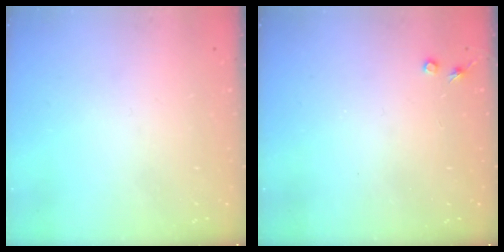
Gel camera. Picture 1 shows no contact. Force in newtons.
{"total": 3.1, "press": 3.1, "slide": 0.6}